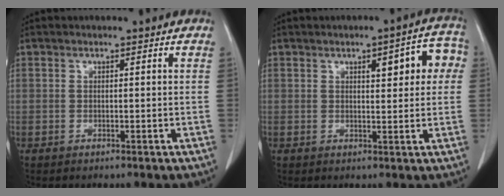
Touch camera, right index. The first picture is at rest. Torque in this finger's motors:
{"motor_torque": [0.58, 0.23, 0.15, 0.02]}